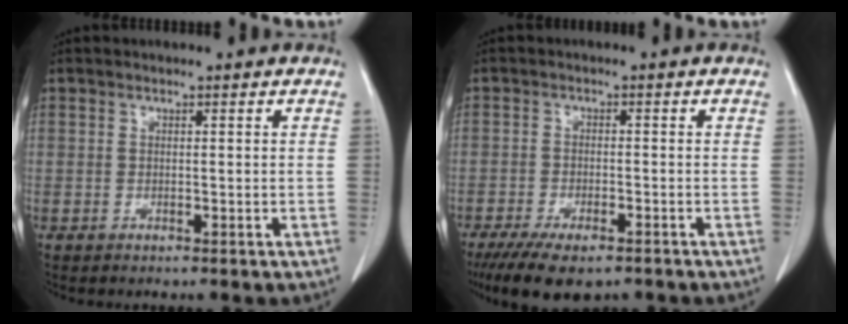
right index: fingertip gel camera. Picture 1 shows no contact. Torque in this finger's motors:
{"motor_torque": [1.07, -1.02, 0.44, 0.11]}